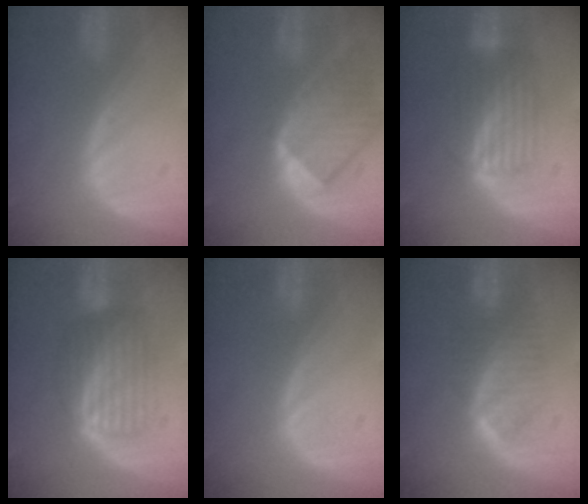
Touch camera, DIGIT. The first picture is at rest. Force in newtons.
{"total": 8.5, "press": 7.8, "slide": 3.5}
{"total": 6.7, "press": 6.1, "slide": 2.8}
{"total": 6.2, "press": 6.0, "slide": 1.5}
{"total": 0.0}
{"total": 4.8, "press": 4.7, "slide": 1.0}